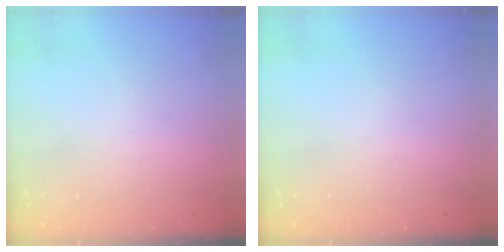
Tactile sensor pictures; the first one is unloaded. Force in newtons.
{"total": 0.0}